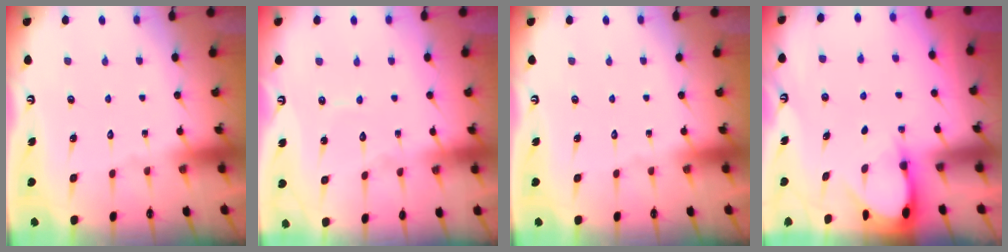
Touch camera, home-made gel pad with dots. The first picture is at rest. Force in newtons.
{"total": 4.7, "press": 4.7, "slide": 0.3}
{"total": 0.0}
{"total": 2.9, "press": 2.9, "slide": 0.3}